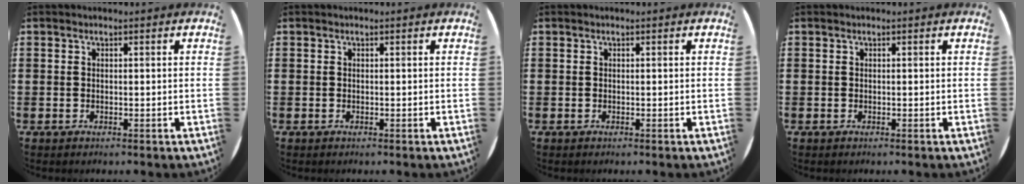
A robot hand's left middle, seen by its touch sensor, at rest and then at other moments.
{"total": 0.0}
{"total": 0.0}
{"total": 0.0}